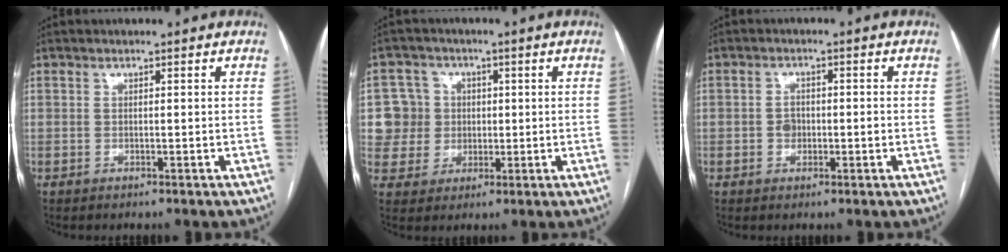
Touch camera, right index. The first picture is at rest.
{"total": 6.9, "force": [0.9, 6.9, 0.4], "torque": [-0.005, 0.022, 0.023]}
{"total": 2.2, "force": [-0.4, 1.7, 1.4], "torque": [-0.021, 0.006, -0.002]}